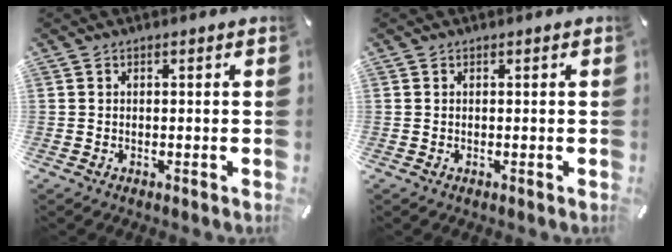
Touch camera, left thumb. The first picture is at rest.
{"total": 0.0}